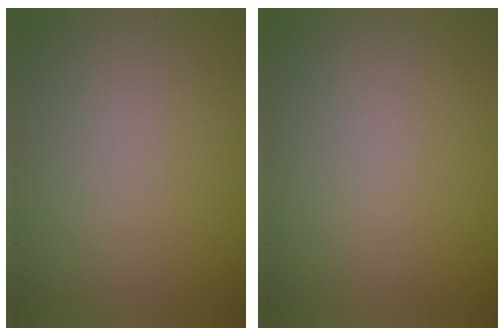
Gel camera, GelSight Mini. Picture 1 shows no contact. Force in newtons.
{"total": 0.0}